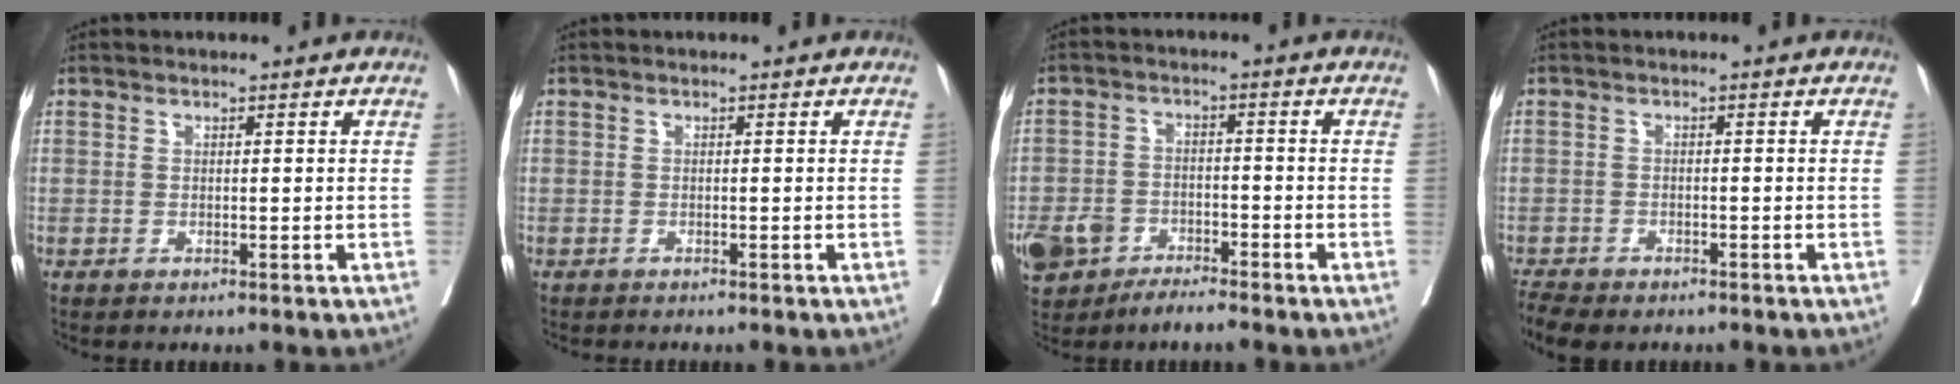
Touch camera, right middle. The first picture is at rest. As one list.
[{"total": 1.5, "force": [-1.4, 0.2, 0.5], "torque": [-0.015, -0.005, -0.018]}, {"total": 6.4, "force": [-4.6, 3.3, 3.0], "torque": [-0.062, 0.006, -0.080]}, {"total": 6.1, "force": [-5.2, 1.7, 2.7], "torque": [-0.050, -0.013, -0.084]}]